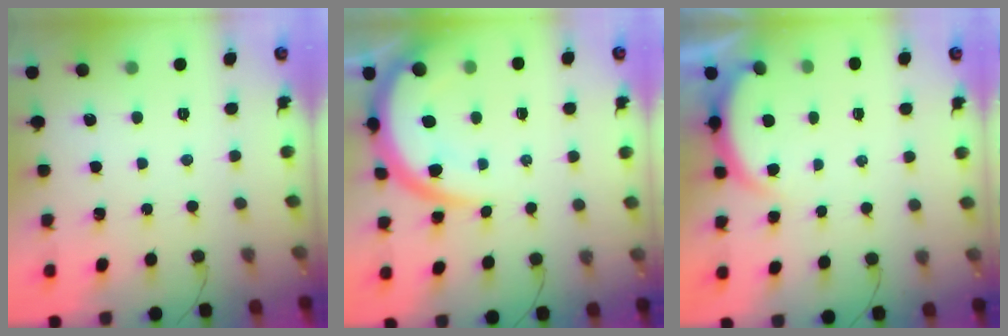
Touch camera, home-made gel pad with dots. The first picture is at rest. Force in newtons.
{"total": 11.0, "press": 11.0, "slide": 1.1}
{"total": 3.0, "press": 2.9, "slide": 0.6}